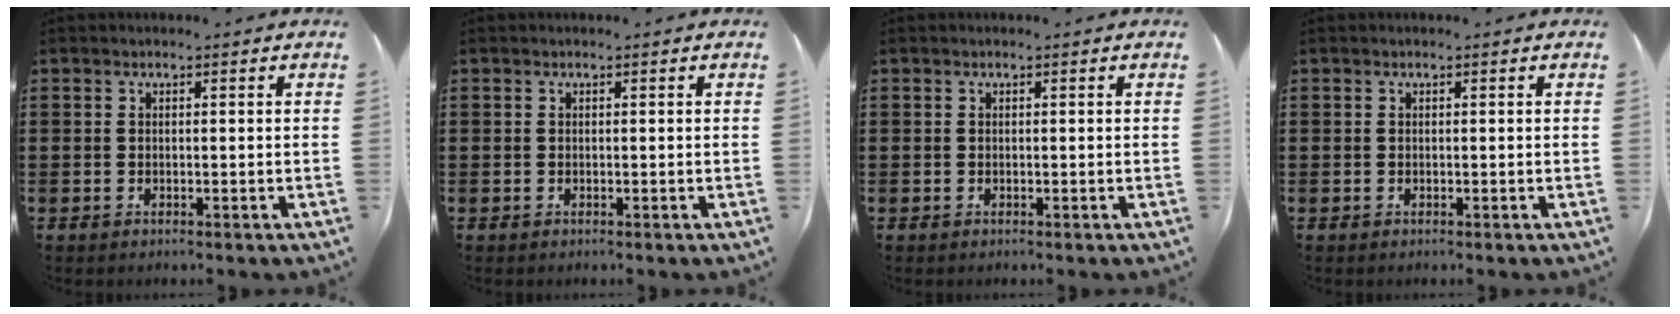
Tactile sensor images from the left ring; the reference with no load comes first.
{"total": 0.0}
{"total": 0.0}
{"total": 0.0}